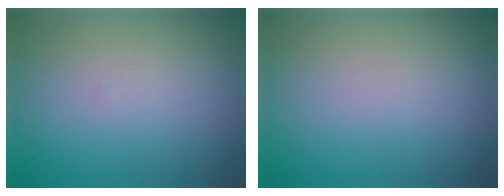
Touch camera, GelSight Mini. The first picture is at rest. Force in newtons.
{"total": 0.0}